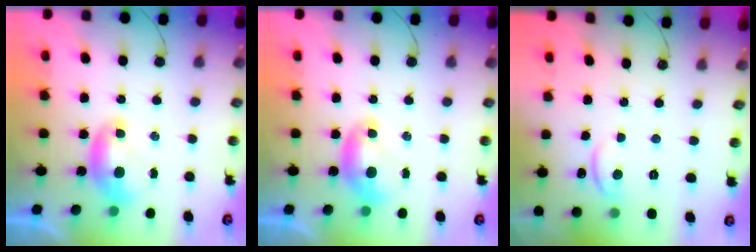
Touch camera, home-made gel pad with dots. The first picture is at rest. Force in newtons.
{"total": 0.0}
{"total": 1.9, "press": 1.8, "slide": 0.6}